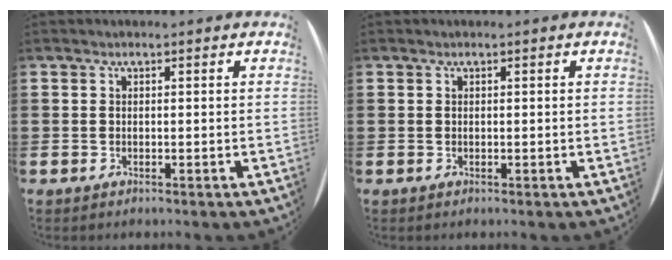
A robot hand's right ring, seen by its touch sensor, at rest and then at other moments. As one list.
[{"total": 0.0}]